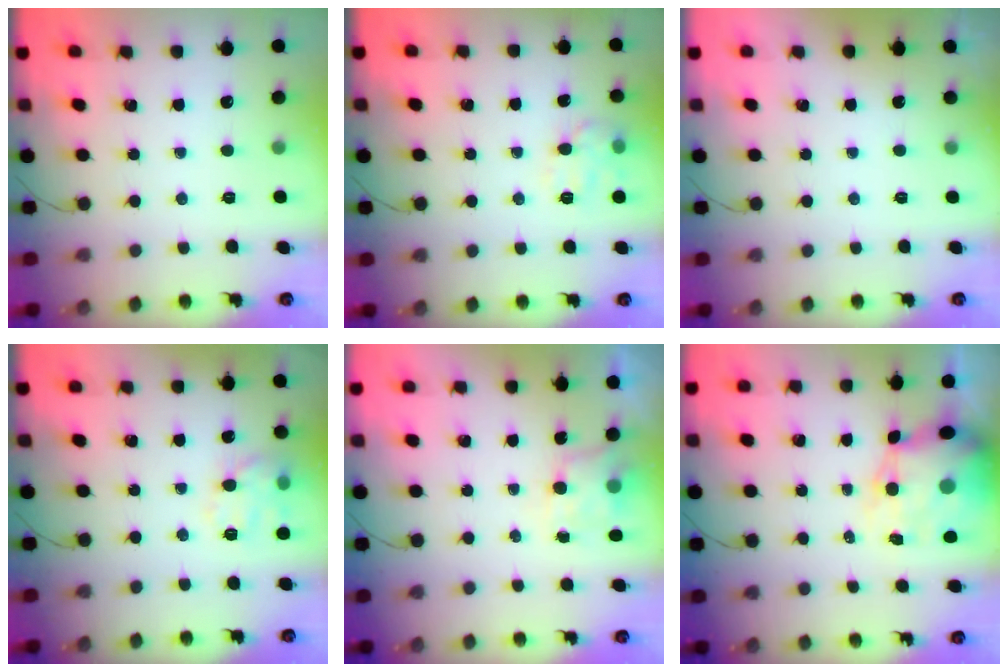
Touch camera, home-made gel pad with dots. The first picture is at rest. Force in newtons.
{"total": 9.9, "press": 9.9, "slide": 0.2}
{"total": 1.6, "press": 1.6, "slide": 0.2}
{"total": 11.0, "press": 11.0, "slide": 0.4}
{"total": 4.9, "press": 4.9, "slide": 0.6}
{"total": 12.3, "press": 11.8, "slide": 3.3}